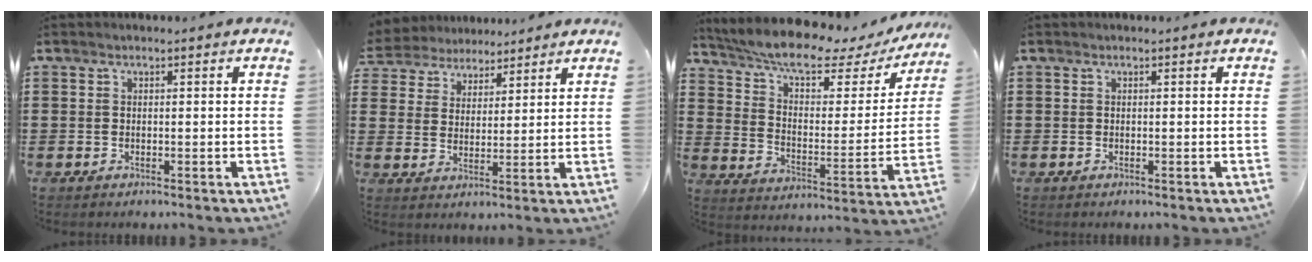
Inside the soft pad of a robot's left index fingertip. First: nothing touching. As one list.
[{"total": 4.9, "force": [4.5, 1.9, 0.0], "torque": [-0.027, -0.016, 0.080]}, {"total": 8.9, "force": [7.1, 1.5, 5.1], "torque": [-0.119, -0.042, 0.117]}, {"total": 0.0}]